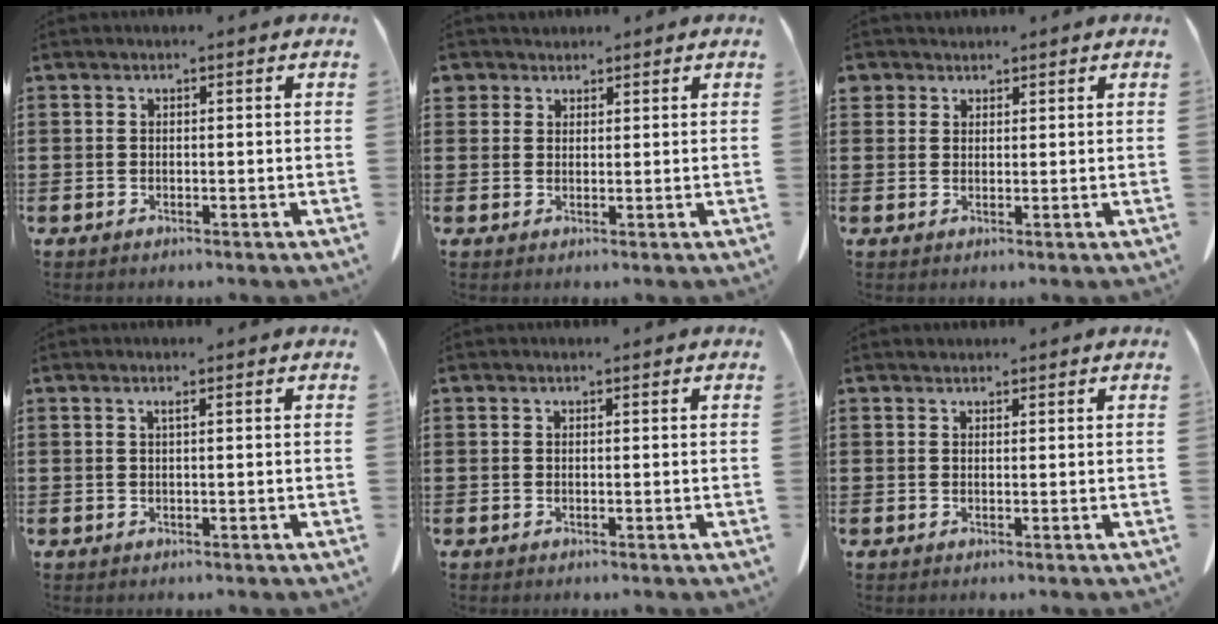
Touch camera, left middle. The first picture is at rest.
{"total": 2.2, "force": [1.8, 1.3, 0.0], "torque": [-0.007, 0.007, 0.035]}
{"total": 2.0, "force": [1.6, 1.2, 0.0], "torque": [-0.007, 0.005, 0.032]}
{"total": 0.7, "force": [0.2, -0.1, 0.7], "torque": [-0.012, -0.003, 0.005]}
{"total": 0.0}
{"total": 0.6, "force": [0.5, 0.3, 0.0], "torque": [0.006, -0.002, 0.009]}